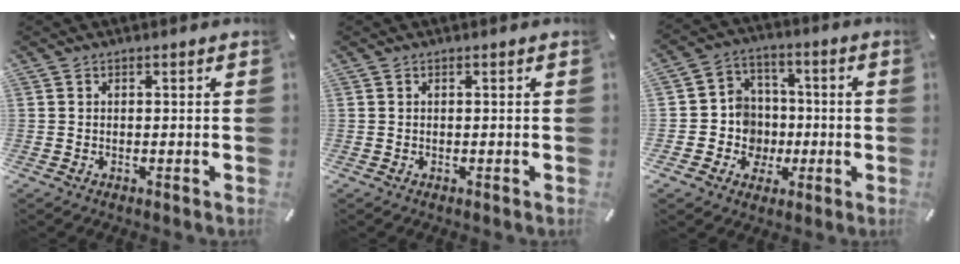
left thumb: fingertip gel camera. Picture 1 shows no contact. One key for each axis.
{"total": 0.0}
{"total": 9.4, "fx": -1.4, "fy": 9.3, "fz": 0.8, "tx": -0.026, "ty": 0.005, "tz": -0.014}